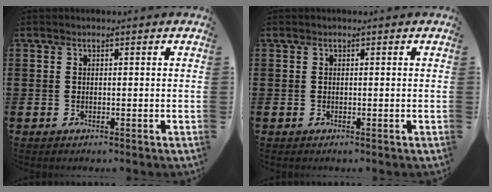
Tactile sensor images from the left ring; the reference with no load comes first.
{"total": 0.0}